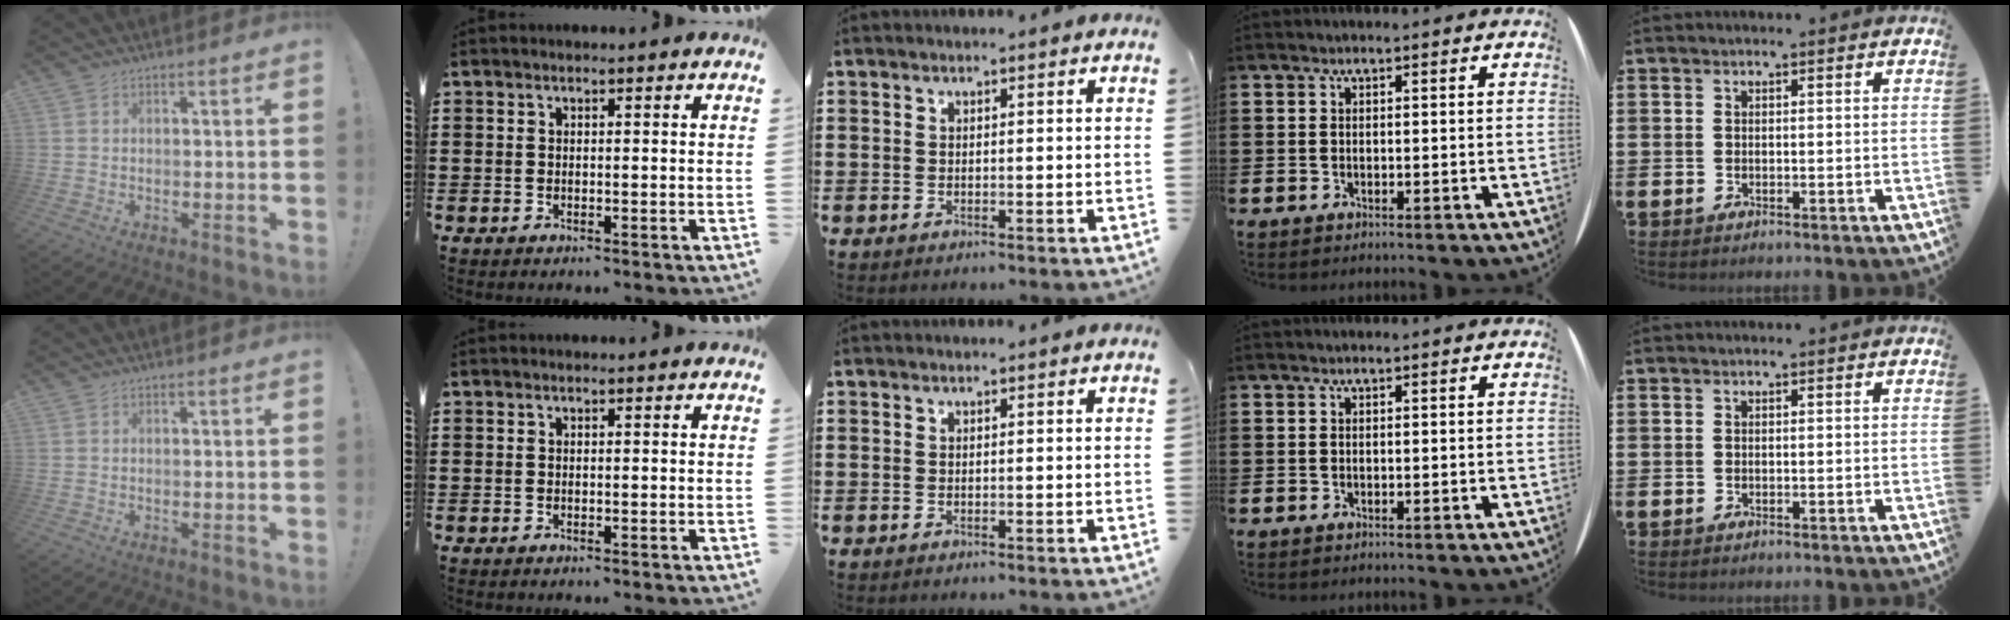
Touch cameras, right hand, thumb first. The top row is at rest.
{}